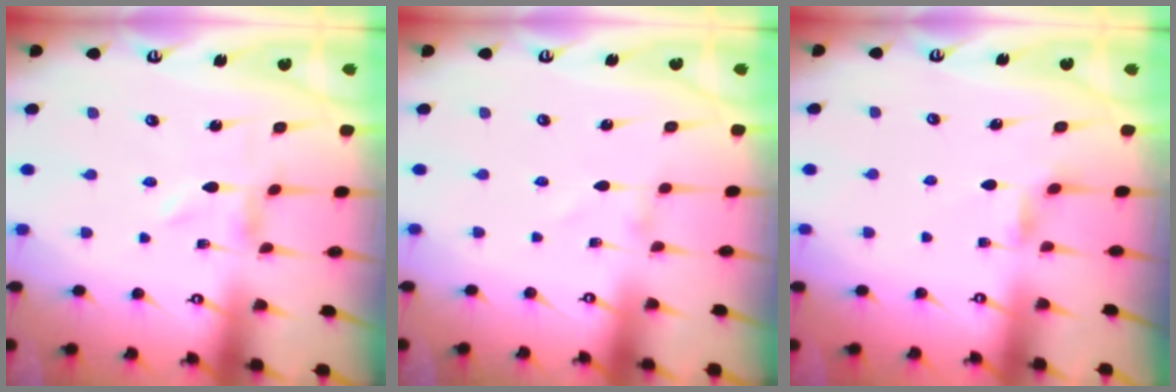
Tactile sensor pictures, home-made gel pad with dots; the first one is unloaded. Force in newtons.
{"total": 1.4, "press": 1.4, "slide": 0.0}
{"total": 2.3, "press": 2.3, "slide": 0.4}